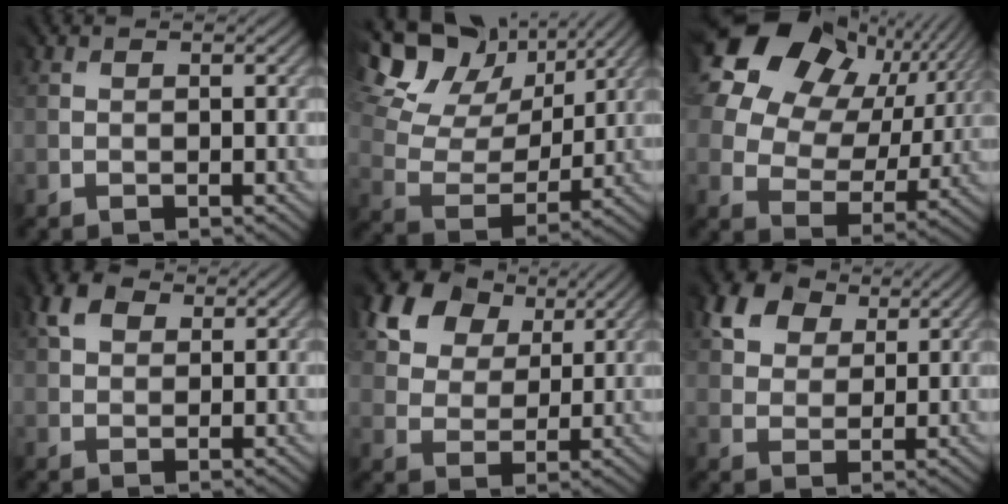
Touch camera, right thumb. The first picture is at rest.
{"total": 15.3, "force": [9.4, 9.2, 7.7], "torque": [-0.197, 0.035, 0.158]}
{"total": 19.5, "force": [9.5, 13.6, 10.2], "torque": [-0.257, 0.076, 0.176]}
{"total": 3.9, "force": [2.6, 2.6, 1.3], "torque": [-0.044, 0.009, 0.047]}
{"total": 14.1, "force": [8.8, 9.4, 5.7], "torque": [-0.168, 0.033, 0.184]}
{"total": 7.0, "force": [4.8, 4.5, 2.3], "torque": [-0.074, 0.013, 0.082]}